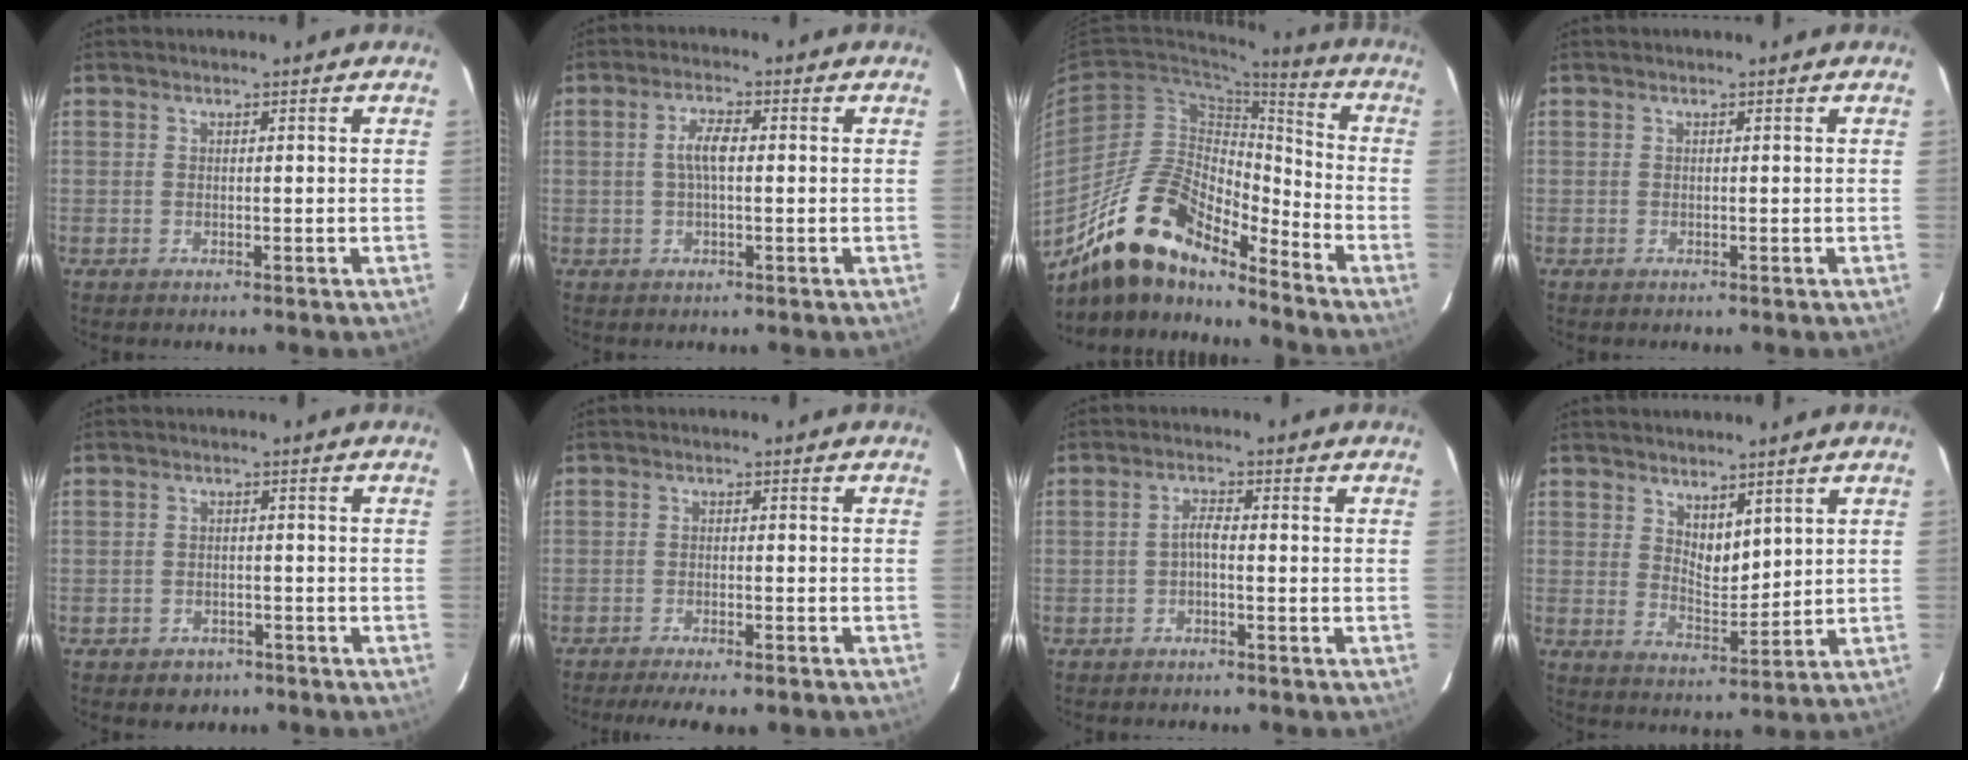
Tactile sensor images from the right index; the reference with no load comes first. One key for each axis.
{"total": 3.8, "fx": 0.1, "fy": 1.2, "fz": 3.6, "tx": -0.071, "ty": 0.007, "tz": 0.003}
{"total": 18.2, "fx": -14.5, "fy": 5.8, "fz": 9.2, "tx": -0.163, "ty": 0.008, "tz": -0.271}
{"total": 0.0}
{"total": 4.2, "fx": -2.8, "fy": 3.0, "fz": 0.9, "tx": -0.027, "ty": 0.006, "tz": -0.035}
{"total": 8.7, "fx": -7.2, "fy": 1.5, "fz": 4.6, "tx": -0.102, "ty": -0.023, "tz": -0.109}
{"total": 1.9, "fx": -1.0, "fy": 0.4, "fz": 1.6, "tx": -0.034, "ty": 0.007, "tz": -0.021}
{"total": 5.2, "fx": 3.6, "fy": 2.6, "fz": 2.8, "tx": -0.036, "ty": -0.002, "tz": 0.066}